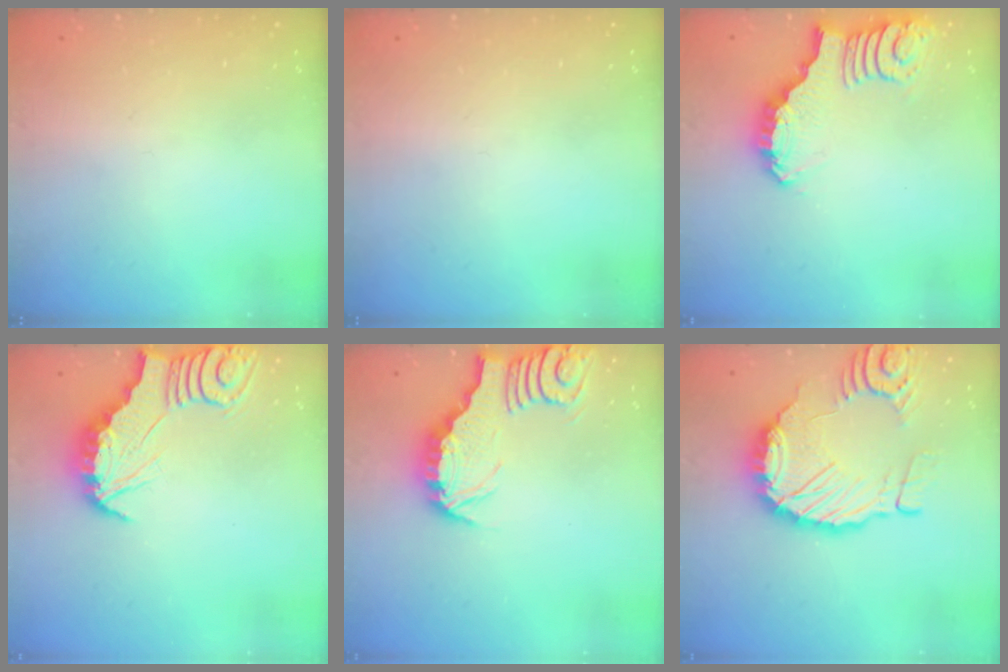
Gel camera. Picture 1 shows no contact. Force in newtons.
{"total": 0.0}
{"total": 2.6, "press": 2.5, "slide": 0.5}
{"total": 2.7, "press": 2.7, "slide": 0.3}
{"total": 3.4, "press": 3.4, "slide": 0.2}
{"total": 17.7, "press": 17.6, "slide": 2.0}